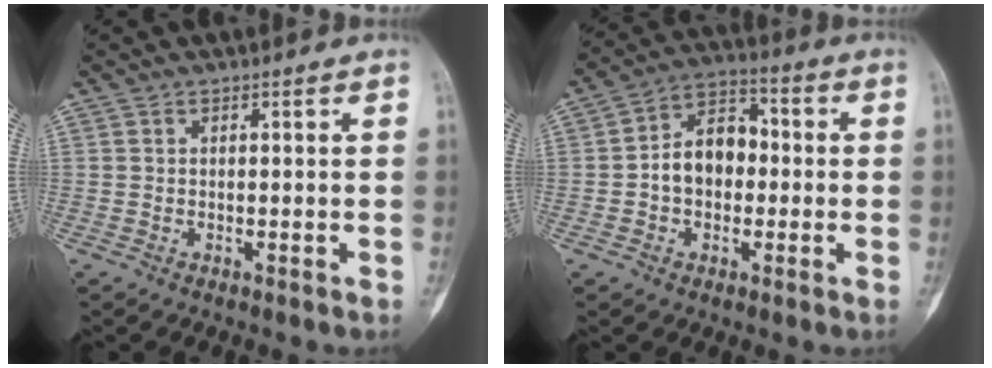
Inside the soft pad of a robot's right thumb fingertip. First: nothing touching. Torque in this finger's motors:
{"motor_torque": [-0.19, 0.50, 0.49, 0.18, 0.07]}